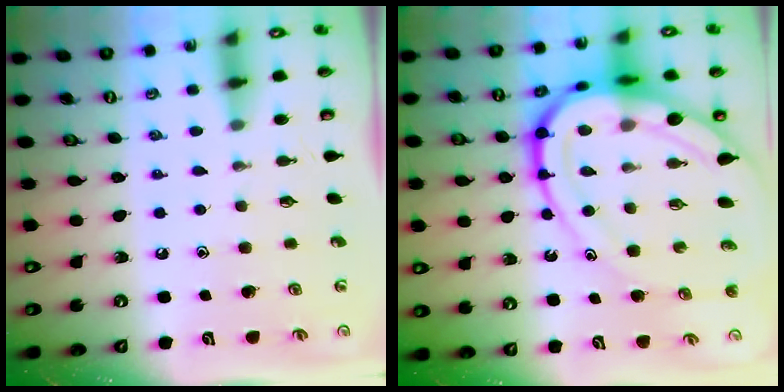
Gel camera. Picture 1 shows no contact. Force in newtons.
{"total": 21.9, "press": 21.8, "slide": 2.1}